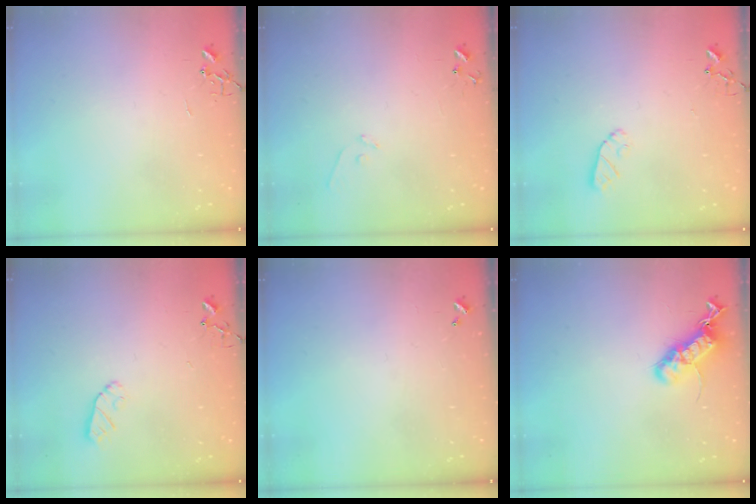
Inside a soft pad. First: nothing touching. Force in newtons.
{"total": 5.3, "press": 5.3, "slide": 0.4}
{"total": 6.0, "press": 6.0, "slide": 0.3}
{"total": 5.0, "press": 5.0, "slide": 0.5}
{"total": 0.0}
{"total": 16.8, "press": 16.7, "slide": 0.8}